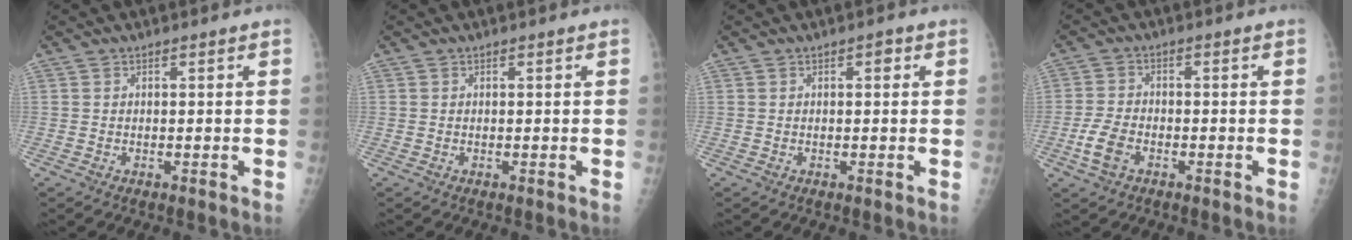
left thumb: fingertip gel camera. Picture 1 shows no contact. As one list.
[{"total": 0.0}, {"total": 1.0, "force": [0.4, 0.6, 0.8], "torque": [-0.005, 0.003, 0.002]}, {"total": 5.1, "force": [-2.3, 3.1, 3.4], "torque": [-0.077, 0.009, -0.046]}]